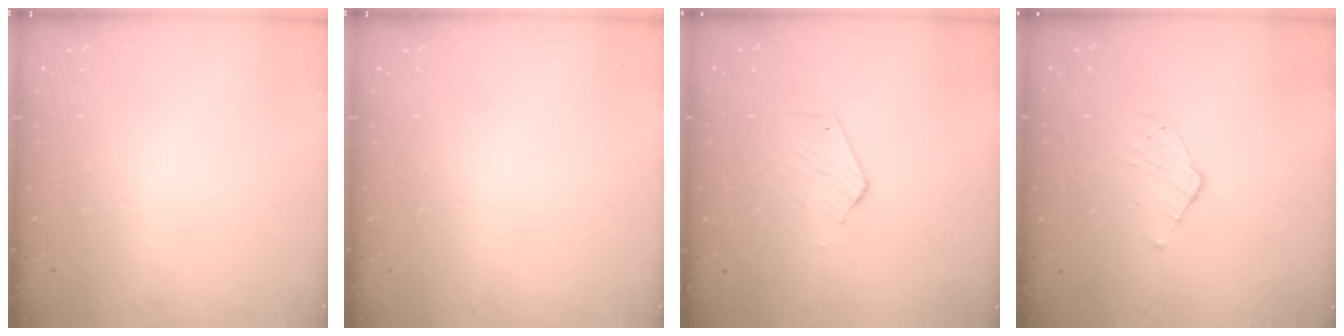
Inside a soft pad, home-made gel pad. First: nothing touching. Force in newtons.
{"total": 0.0}
{"total": 2.8, "press": 2.8, "slide": 0.4}
{"total": 4.6, "press": 4.6, "slide": 0.5}